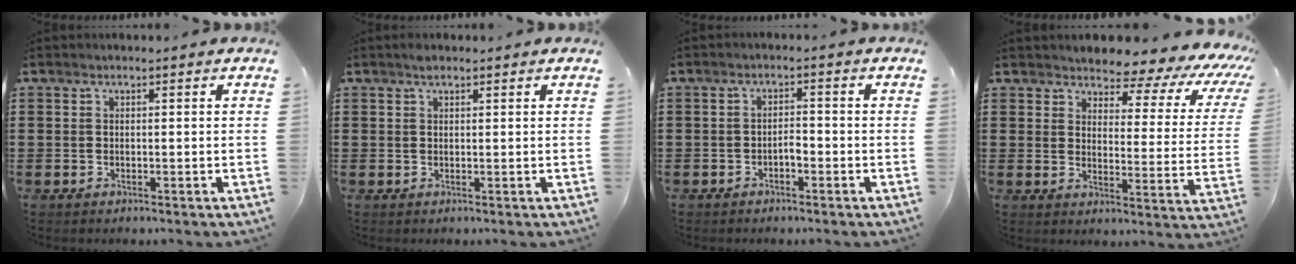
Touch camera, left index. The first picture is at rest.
{"total": 1.2, "force": [0.8, 0.5, 0.6], "torque": [-0.015, 0.003, 0.015]}
{"total": 1.9, "force": [-1.1, 0.6, 1.5], "torque": [-0.032, 0.005, -0.022]}
{"total": 4.4, "force": [3.9, 1.5, 1.3], "torque": [-0.037, -0.034, 0.059]}